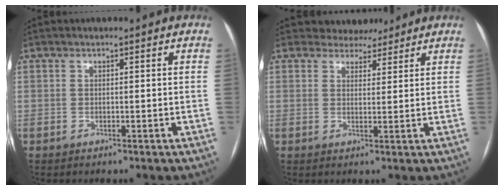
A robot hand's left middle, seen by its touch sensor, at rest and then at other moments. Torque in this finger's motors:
{"motor_torque": [0.02, -0.07, -0.05, -0.02]}